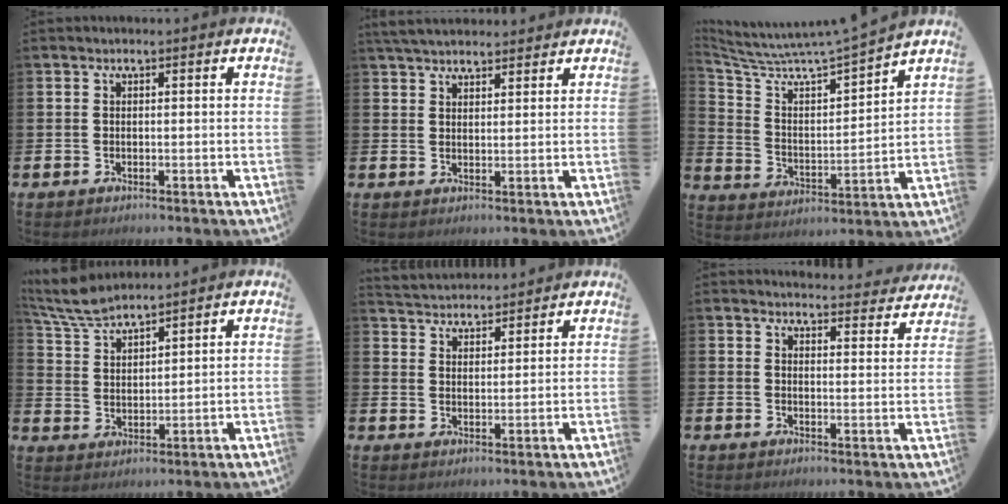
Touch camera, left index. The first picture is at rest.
{"total": 4.2, "force": [4.0, 1.1, 0.9], "torque": [-0.028, -0.012, 0.075]}
{"total": 7.0, "force": [6.5, 0.7, 2.7], "torque": [-0.083, -0.055, 0.103]}
{"total": 6.2, "force": [6.0, 0.8, 1.5], "torque": [-0.054, -0.021, 0.111]}
{"total": 4.1, "force": [4.0, 0.6, -0.4], "torque": [-0.010, -0.021, 0.073]}
{"total": 4.0, "force": [4.0, 0.4, 0.1], "torque": [-0.001, -0.033, 0.068]}